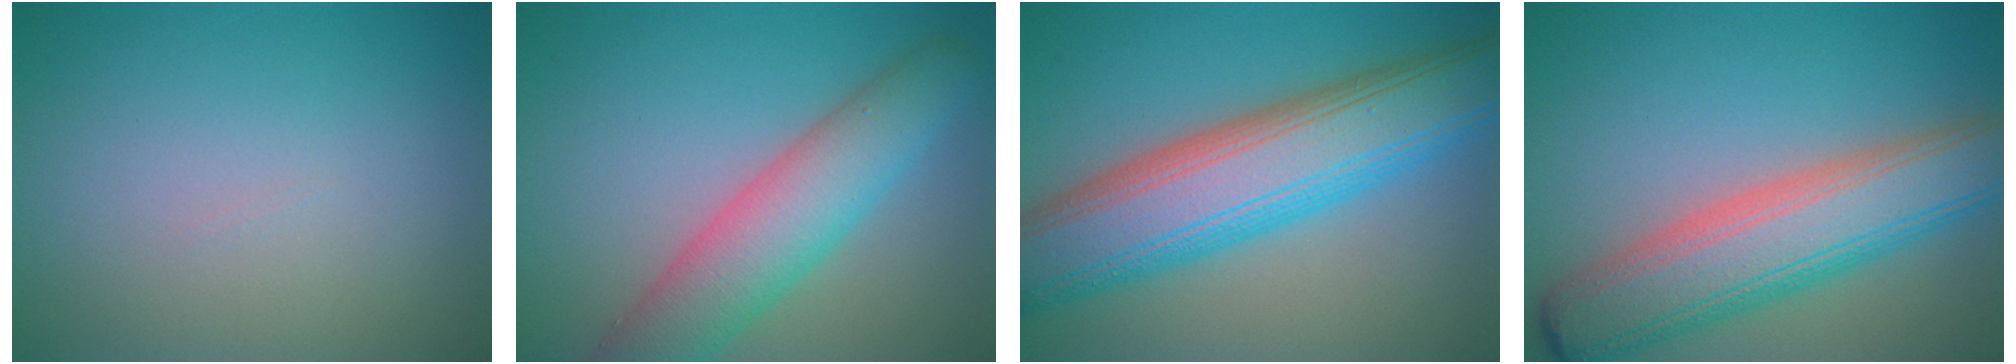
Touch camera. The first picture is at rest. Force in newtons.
{"total": 6.9, "press": 6.8, "slide": 0.3}
{"total": 11.5, "press": 11.5, "slide": 0.3}
{"total": 8.7, "press": 8.7, "slide": 0.4}